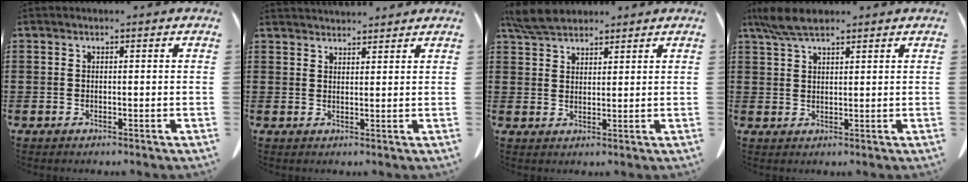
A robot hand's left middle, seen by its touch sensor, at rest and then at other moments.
{"total": 2.4, "force": [2.4, 0.1, 0.0], "torque": [-0.007, -0.004, 0.046]}
{"total": 4.7, "force": [4.1, 1.5, 1.9], "torque": [-0.048, -0.001, 0.078]}
{"total": 5.0, "force": [3.7, 1.3, 3.2], "torque": [-0.071, -0.001, 0.068]}